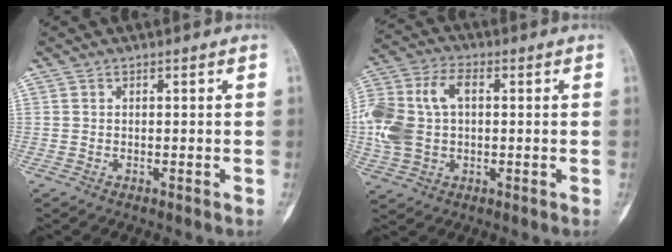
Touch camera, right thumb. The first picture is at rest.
{"total": 15.8, "force": [1.0, 10.6, 11.7], "torque": [-0.265, 0.026, 0.020]}